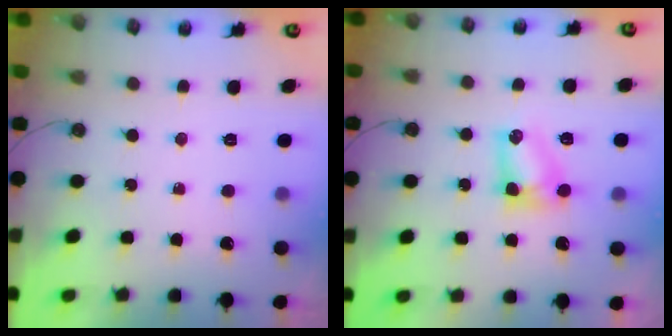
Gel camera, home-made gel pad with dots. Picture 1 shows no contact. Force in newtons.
{"total": 5.0, "press": 4.9, "slide": 0.5}